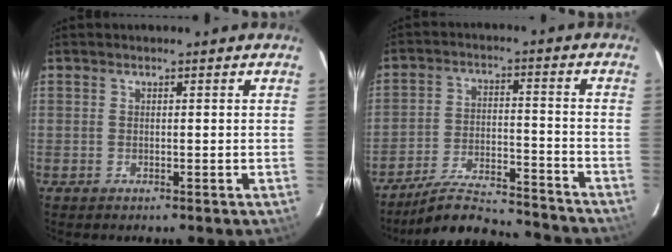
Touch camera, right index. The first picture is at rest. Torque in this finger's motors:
{"motor_torque": [1.00, -1.14, 0.38, 0.04]}